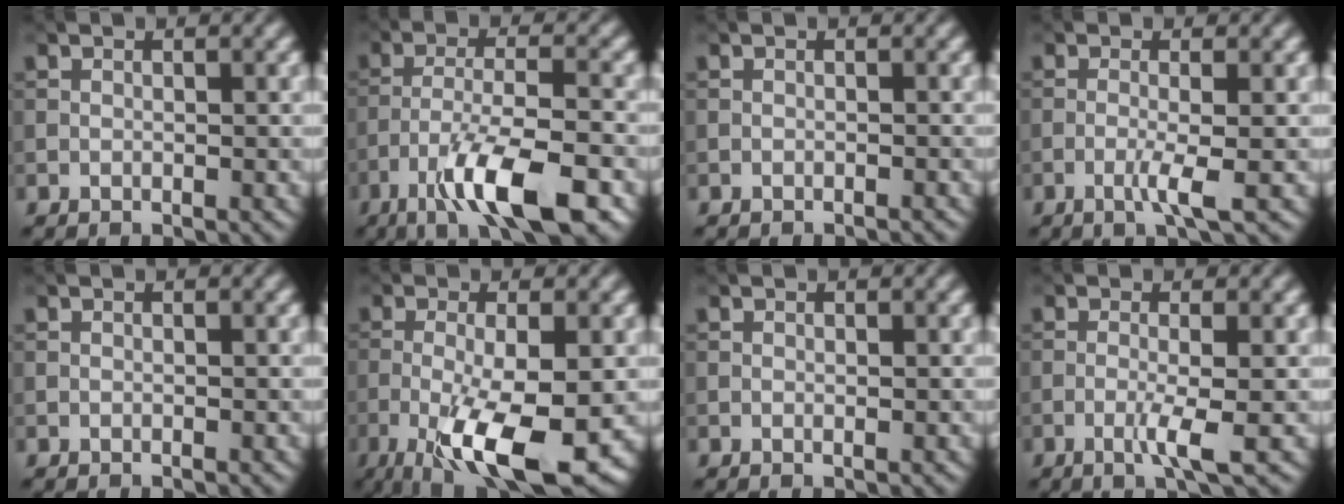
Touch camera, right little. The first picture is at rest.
{"total": 9.3, "force": [-5.4, 2.3, 7.2], "torque": [-0.129, 0.003, -0.098]}
{"total": 0.9, "force": [-0.9, 0.0, 0.2], "torque": [0.001, 0.001, -0.014]}
{"total": 2.5, "force": [-0.9, 0.2, 2.4], "torque": [-0.045, 0.002, -0.023]}
{"total": 0.0}
{"total": 10.7, "force": [-4.3, 2.9, 9.4], "torque": [-0.172, -0.019, -0.068]}
{"total": 0.0}
{"total": 2.9, "force": [-1.0, 0.2, 2.7], "torque": [-0.052, 0.001, -0.025]}